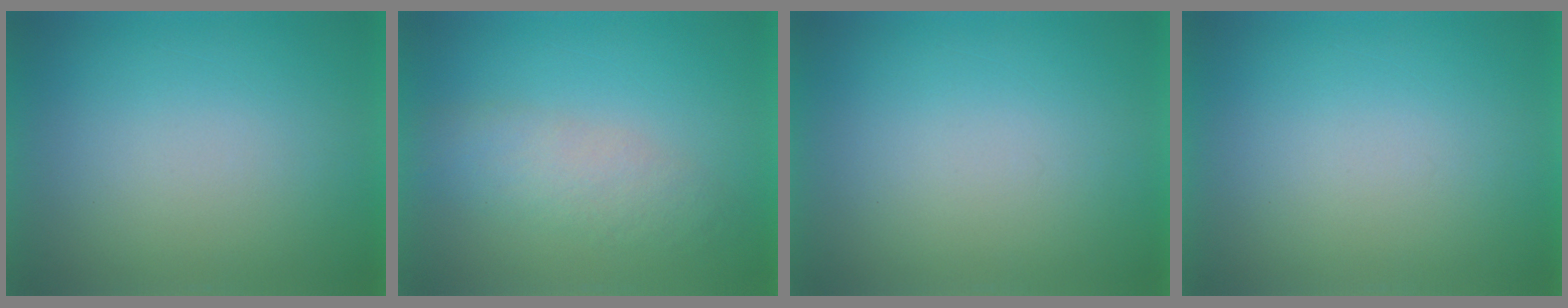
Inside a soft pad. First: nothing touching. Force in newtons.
{"total": 3.4}
{"total": 0.0}
{"total": 0.0}